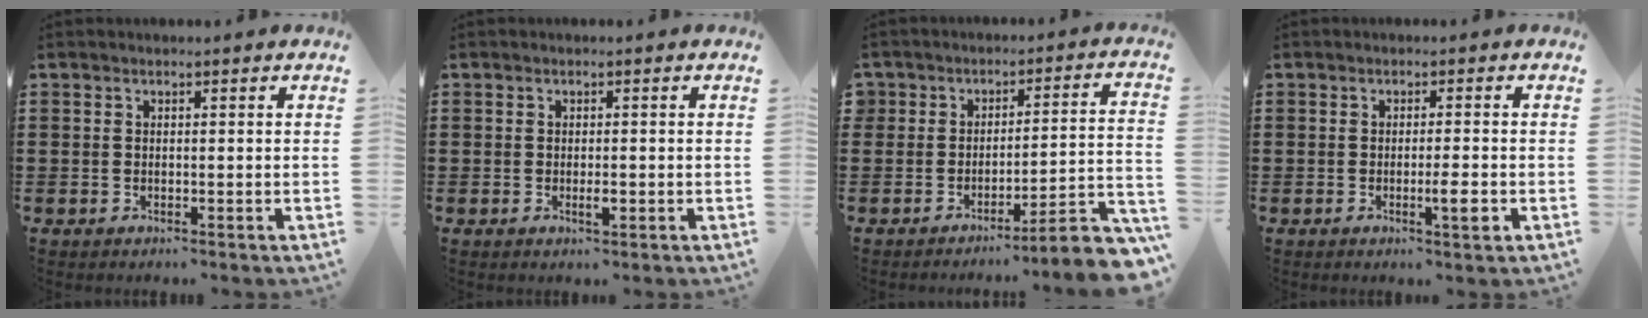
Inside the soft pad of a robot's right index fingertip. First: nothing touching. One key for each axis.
{"total": 1.6, "fx": -0.3, "fy": 0.5, "fz": 1.4, "tx": -0.026, "ty": 0.000, "tz": -0.006}
{"total": 5.3, "fx": -4.4, "fy": 0.7, "fz": 2.9, "tx": -0.047, "ty": -0.004, "tz": -0.086}
{"total": 3.3, "fx": -1.1, "fy": 0.2, "fz": 3.1, "tx": -0.058, "ty": -0.011, "tz": -0.021}